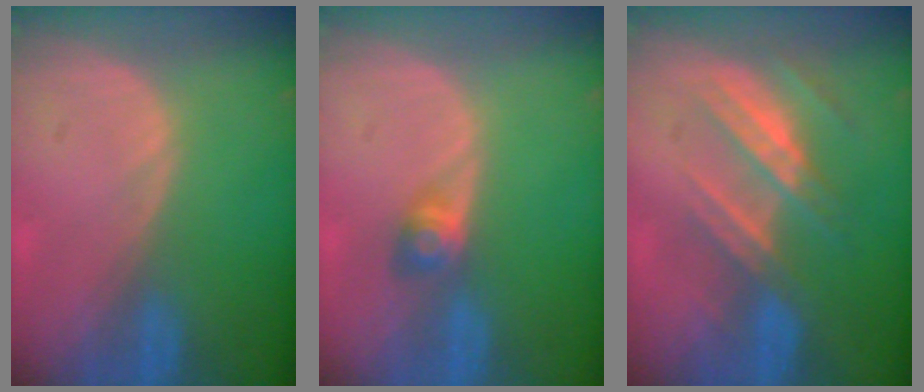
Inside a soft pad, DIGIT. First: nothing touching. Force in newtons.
{"total": 2.7, "press": 2.5, "slide": 1.1}
{"total": 7.4, "press": 6.9, "slide": 2.7}